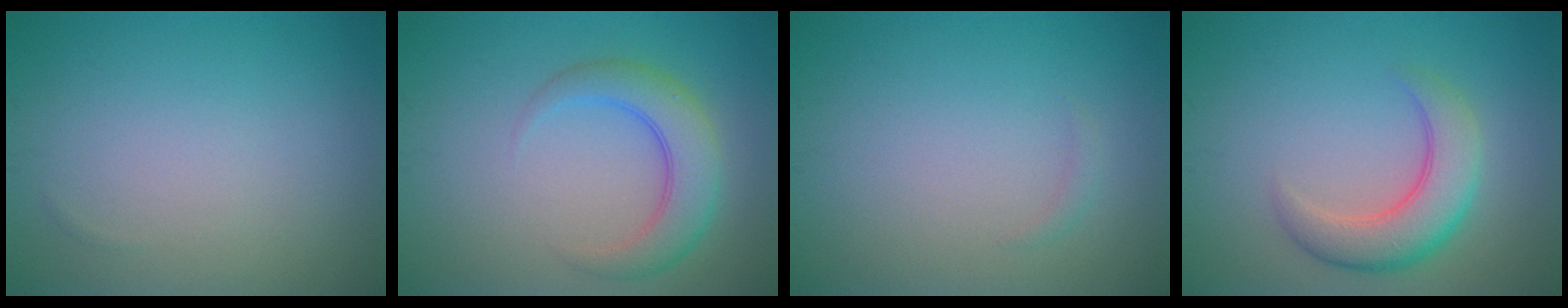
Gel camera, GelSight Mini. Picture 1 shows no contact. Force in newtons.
{"total": 4.3, "press": 4.3, "slide": 0.2}
{"total": 0.6, "press": 0.6, "slide": 0.0}
{"total": 4.9, "press": 4.9, "slide": 0.2}